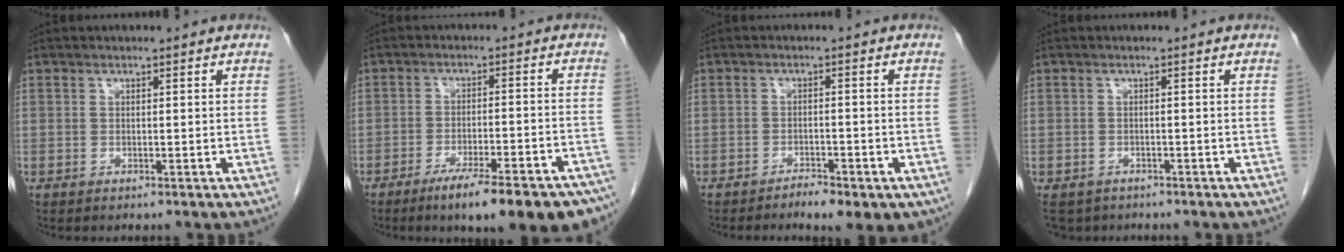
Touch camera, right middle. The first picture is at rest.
{"total": 18.2, "force": [-14.1, 2.7, 11.3], "torque": [-0.095, 0.010, -0.193]}
{"total": 5.4, "force": [-3.5, 1.8, 3.6], "torque": [-0.047, 0.002, -0.046]}
{"total": 5.1, "force": [-3.9, 3.0, 1.3], "torque": [-0.021, -0.003, -0.055]}